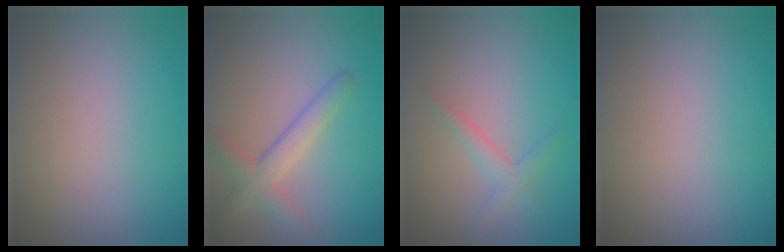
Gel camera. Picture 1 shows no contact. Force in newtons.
{"total": 2.9, "press": 2.9, "slide": 0.2}
{"total": 1.4, "press": 1.4, "slide": 0.0}
{"total": 0.0}